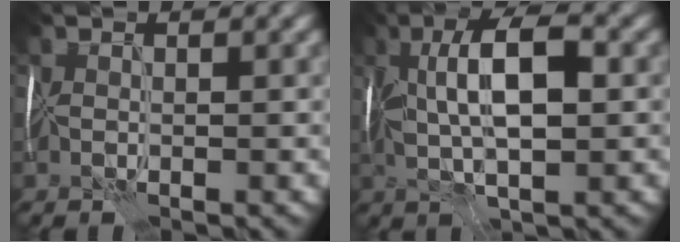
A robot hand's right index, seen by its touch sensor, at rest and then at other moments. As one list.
[{"total": 7.5, "force": [1.1, 2.6, 7.0], "torque": [-0.121, 0.014, 0.013]}]